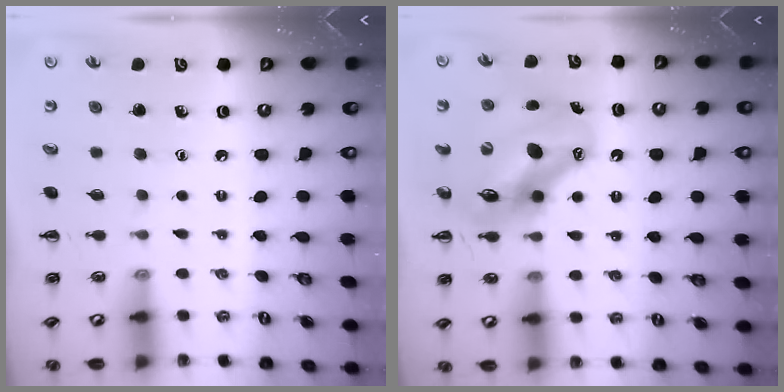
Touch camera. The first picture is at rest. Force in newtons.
{"total": 13.5, "press": 13.1, "slide": 3.5}